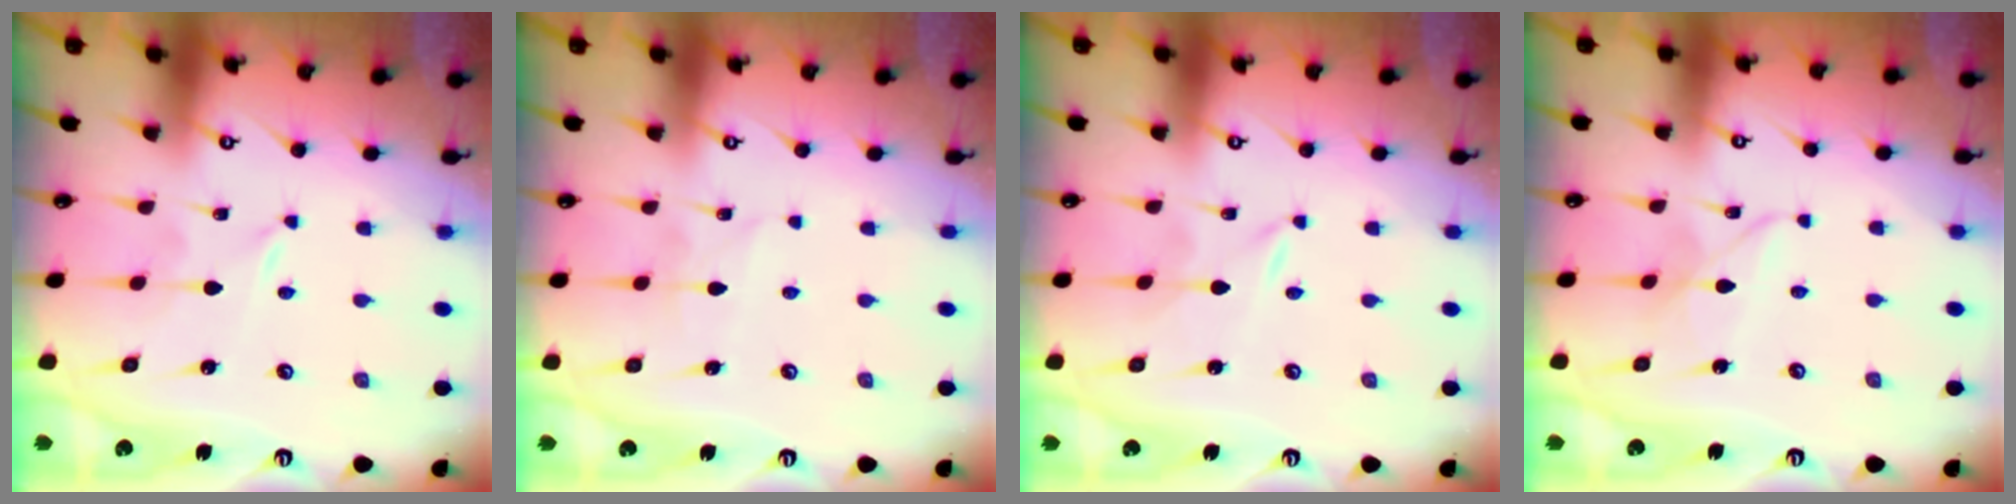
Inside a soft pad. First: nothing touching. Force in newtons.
{"total": 2.0, "press": 2.0, "slide": 0.2}
{"total": 0.0}
{"total": 4.9, "press": 4.9, "slide": 0.3}